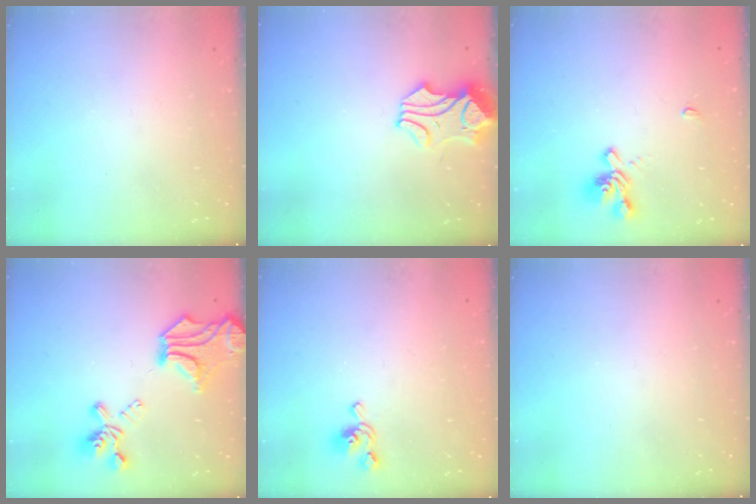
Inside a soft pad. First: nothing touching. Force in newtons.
{"total": 1.1, "press": 0.7, "slide": 0.9}
{"total": 1.5, "press": 1.0, "slide": 1.1}
{"total": 9.2, "press": 8.4, "slide": 3.9}
{"total": 2.8, "press": 2.6, "slide": 0.8}
{"total": 0.0}